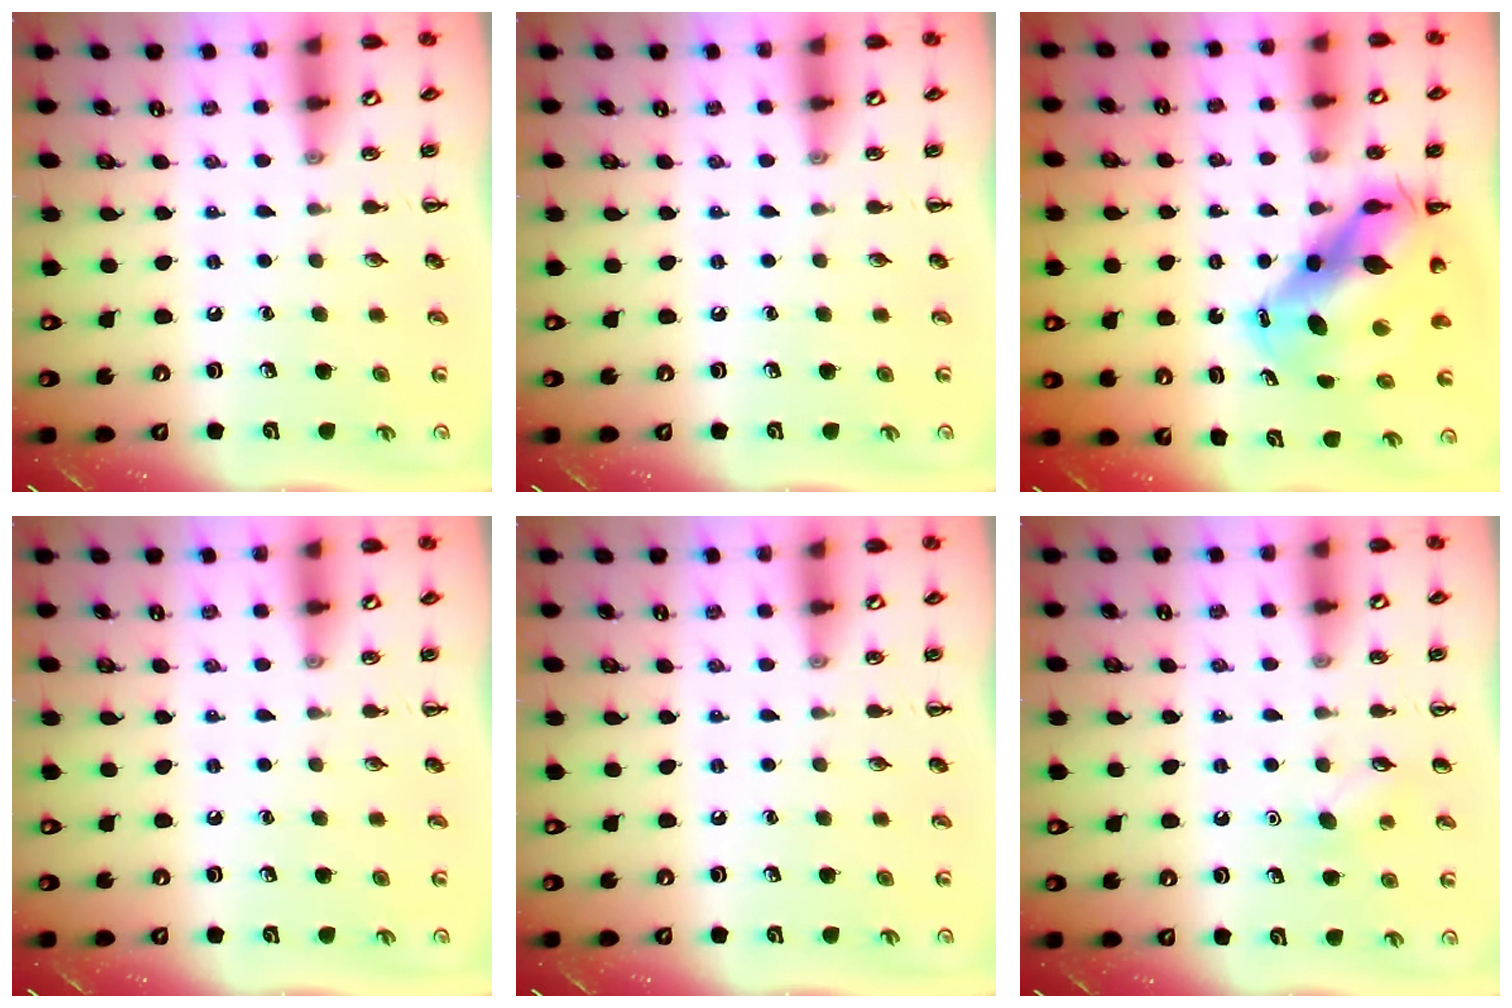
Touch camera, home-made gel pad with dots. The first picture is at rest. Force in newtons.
{"total": 0.0}
{"total": 12.9, "press": 12.5, "slide": 3.5}
{"total": 0.0}
{"total": 0.0}
{"total": 5.3, "press": 5.1, "slide": 1.4}